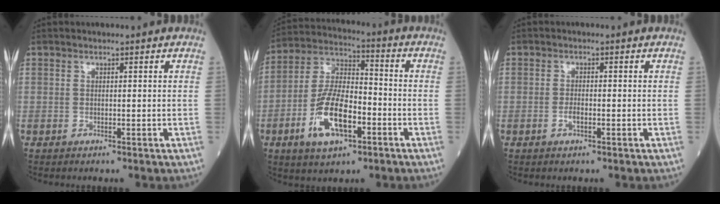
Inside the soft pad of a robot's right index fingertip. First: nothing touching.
{"total": 13.0, "force": [-5.0, 5.0, 10.9], "torque": [-0.226, 0.005, -0.090]}
{"total": 1.6, "force": [-0.6, 0.5, 1.4], "torque": [-0.027, 0.001, -0.012]}